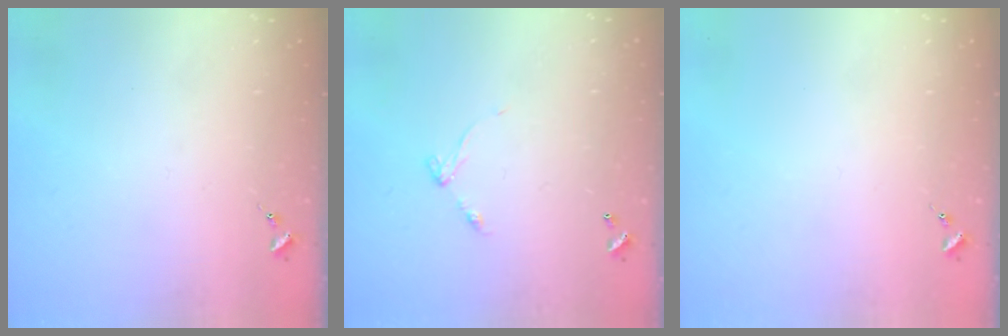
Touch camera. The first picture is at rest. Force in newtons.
{"total": 5.6, "press": 5.6, "slide": 0.5}
{"total": 0.0}